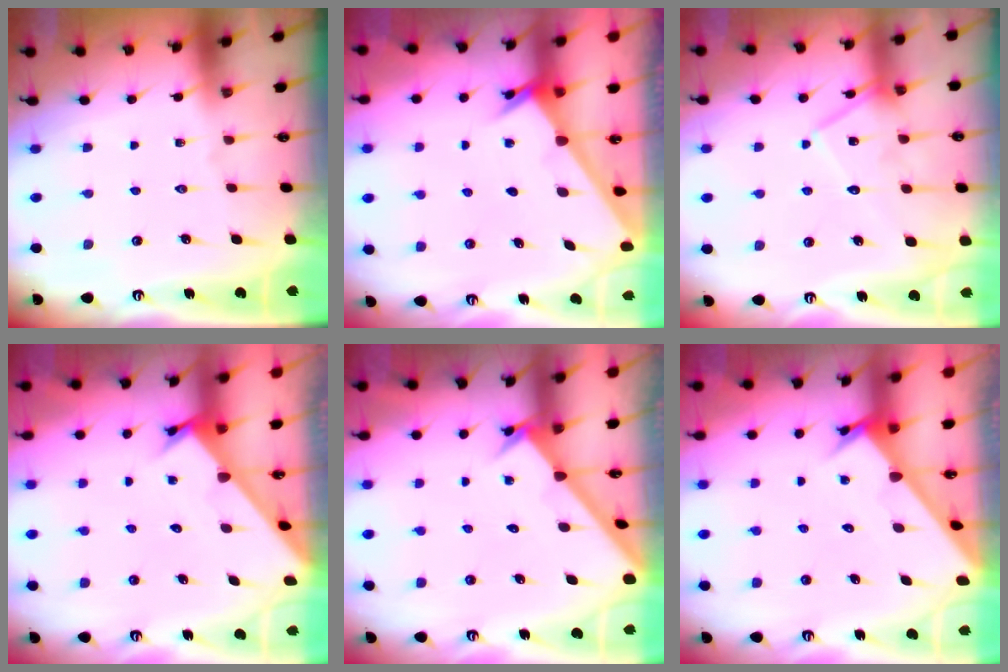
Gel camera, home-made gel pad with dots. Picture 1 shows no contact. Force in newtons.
{"total": 2.5, "press": 2.5, "slide": 0.2}
{"total": 14.5, "press": 14.5, "slide": 1.3}
{"total": 2.4, "press": 2.4, "slide": 0.0}
{"total": 2.1, "press": 2.1, "slide": 0.2}
{"total": 2.8, "press": 2.8, "slide": 0.0}